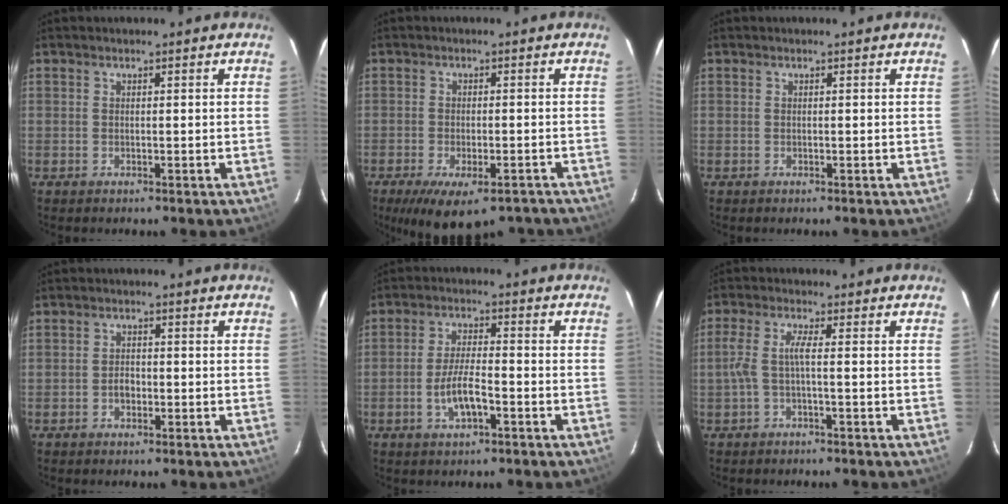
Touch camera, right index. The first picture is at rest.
{"total": 12.6, "force": [-9.1, 4.9, 7.1], "torque": [-0.135, -0.027, -0.127]}
{"total": 0.0}
{"total": 1.9, "force": [-0.8, 1.4, 1.1], "torque": [-0.021, 0.004, -0.015]}
{"total": 6.3, "force": [-2.7, 1.7, 5.4], "torque": [-0.109, -0.001, -0.048]}
{"total": 3.6, "force": [-1.1, 0.0, 3.4], "torque": [-0.079, 0.004, -0.021]}